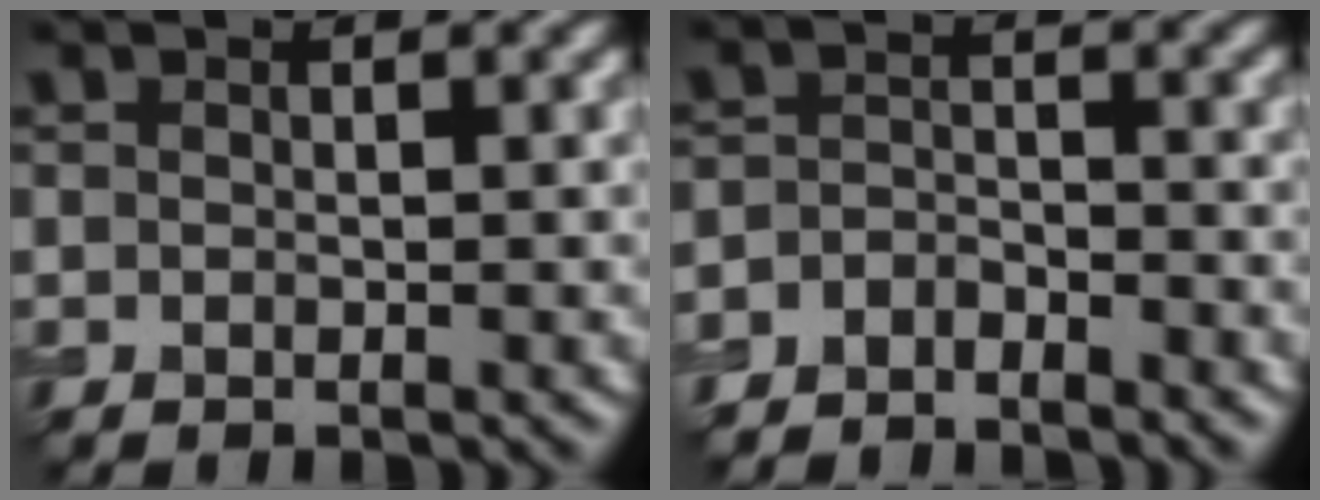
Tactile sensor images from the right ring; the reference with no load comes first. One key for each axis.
{"total": 3.2, "fx": -3.1, "fy": 0.8, "fz": 0.1, "tx": -0.002, "ty": -0.004, "tz": -0.062}